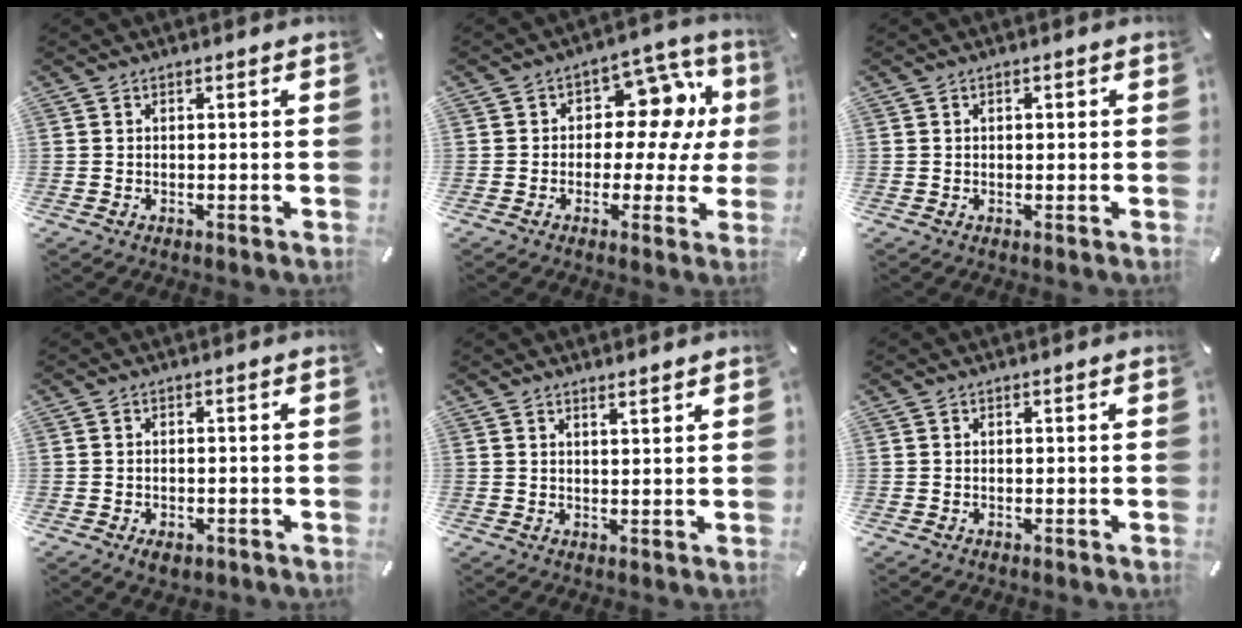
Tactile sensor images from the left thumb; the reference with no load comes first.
{"total": 13.3, "force": [3.1, 8.5, 9.8], "torque": [-0.125, -0.019, 0.054]}
{"total": 0.8, "force": [0.0, 0.5, 0.5], "torque": [-0.011, 0.003, -0.002]}
{"total": 2.6, "force": [-1.4, 1.6, 1.5], "torque": [-0.026, 0.005, -0.025]}
{"total": 1.8, "force": [1.7, -0.2, 0.5], "torque": [-0.011, -0.010, 0.033]}
{"total": 0.0}